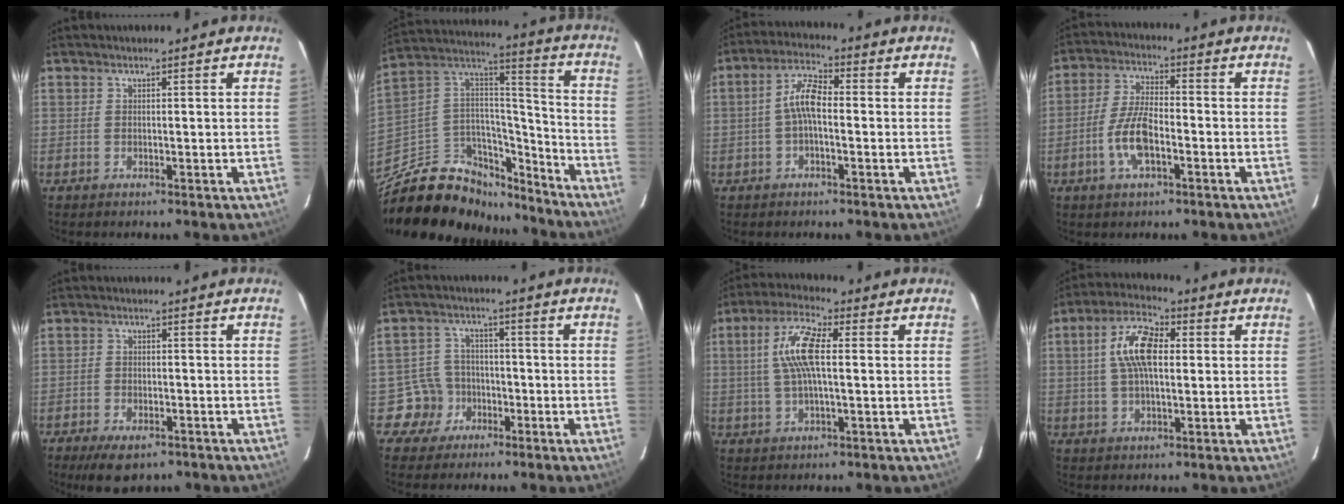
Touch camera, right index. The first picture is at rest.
{"total": 24.3, "force": [-18.3, 12.3, 10.1], "torque": [-0.209, 0.061, -0.284]}
{"total": 5.7, "force": [-0.8, 2.1, 5.2], "torque": [-0.108, 0.020, -0.017]}
{"total": 8.4, "force": [-3.2, 3.0, 7.2], "torque": [-0.151, 0.003, -0.060]}
{"total": 7.4, "force": [-5.2, 3.4, 4.1], "torque": [-0.092, -0.016, -0.080]}
{"total": 6.3, "force": [-3.1, 5.5, -0.3], "torque": [-0.005, 0.027, -0.052]}
{"total": 9.5, "force": [1.2, 2.8, 9.0], "torque": [-0.180, 0.014, 0.023]}
{"total": 10.1, "force": [1.6, 4.7, 8.8], "torque": [-0.168, 0.021, 0.027]}